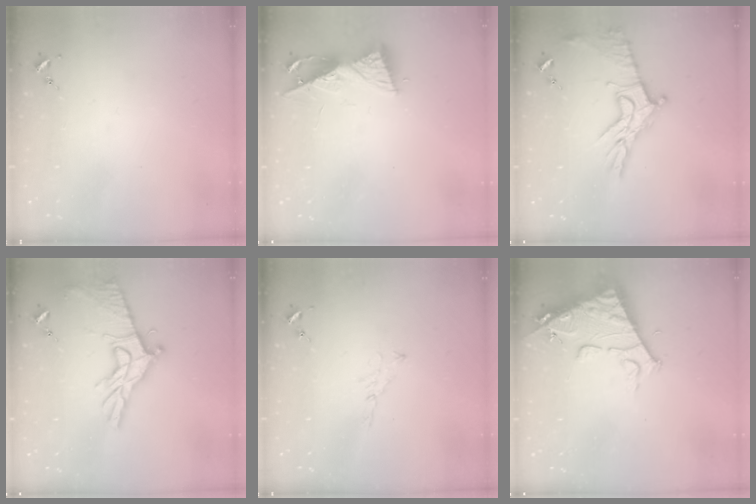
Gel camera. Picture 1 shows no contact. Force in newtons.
{"total": 8.7, "press": 8.7, "slide": 0.6}
{"total": 13.9, "press": 13.8, "slide": 0.9}
{"total": 16.7, "press": 16.7, "slide": 0.7}
{"total": 3.5, "press": 3.5, "slide": 0.4}
{"total": 13.9, "press": 13.8, "slide": 1.7}